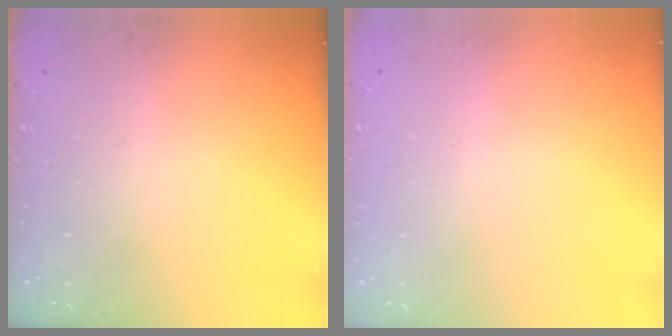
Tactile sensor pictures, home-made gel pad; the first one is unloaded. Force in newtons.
{"total": 0.0}